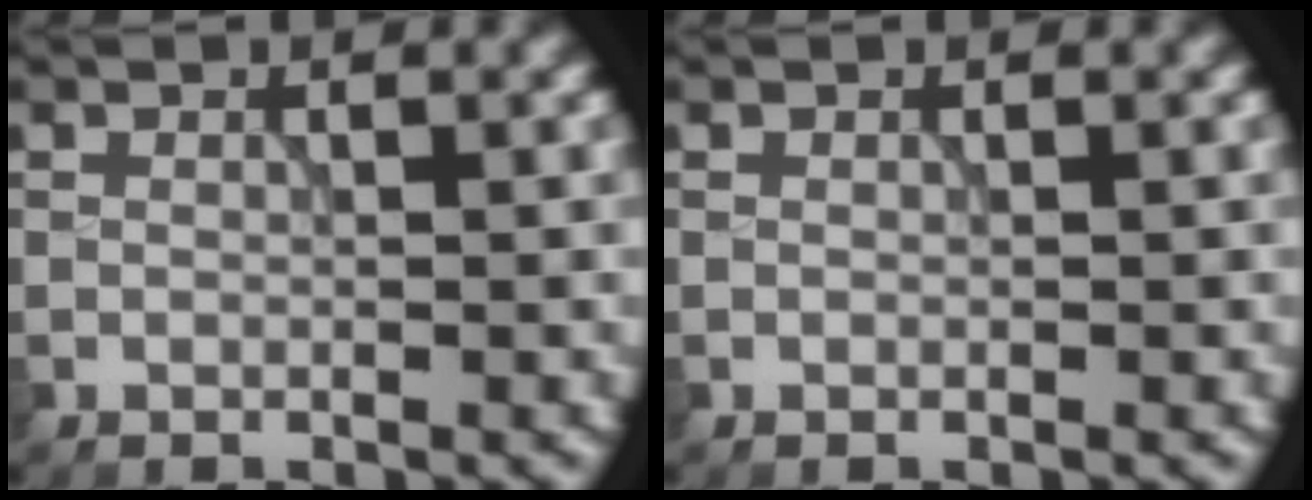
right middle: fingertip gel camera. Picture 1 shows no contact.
{"total": 0.0}